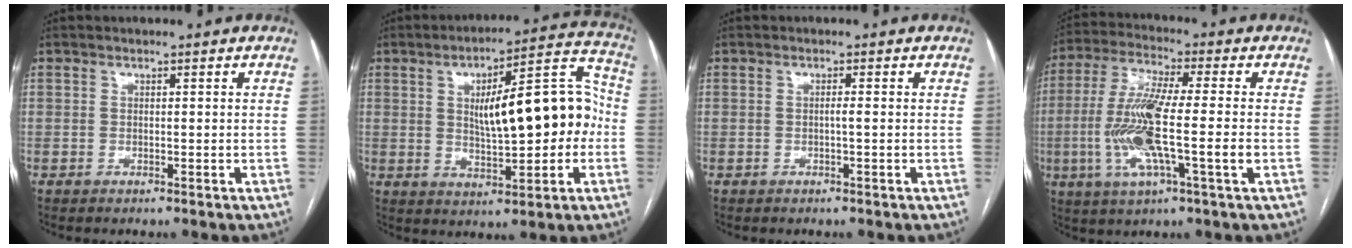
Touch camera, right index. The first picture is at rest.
{"total": 15.5, "force": [0.3, 4.5, 14.8], "torque": [-0.212, 0.039, 0.012]}
{"total": 0.8, "force": [-0.1, -0.1, 0.8], "torque": [-0.012, 0.002, -0.003]}
{"total": 13.7, "force": [-2.2, 0.9, 13.5], "torque": [-0.278, -0.006, -0.045]}